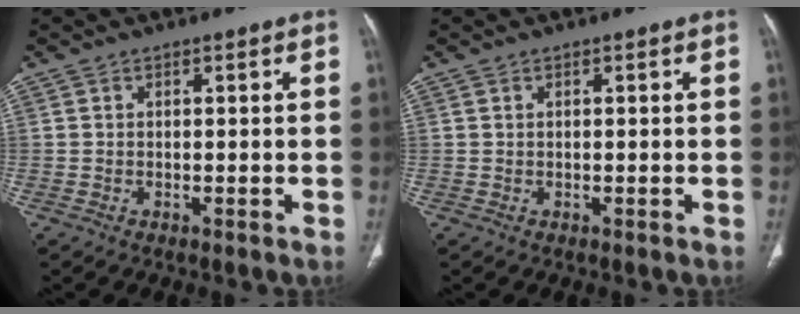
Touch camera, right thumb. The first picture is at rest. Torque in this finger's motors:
{"motor_torque": [0.03, 0.03, -0.06, 0.02, 0.02]}